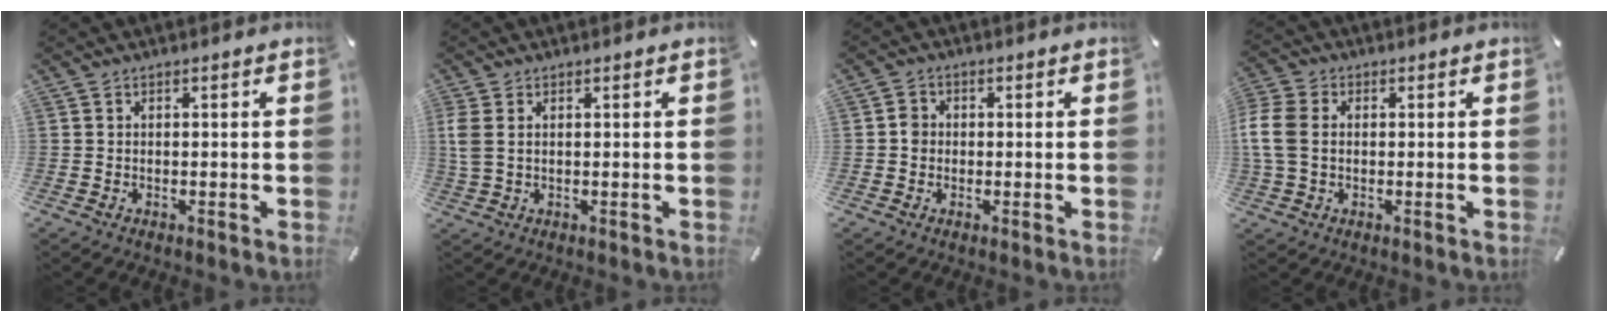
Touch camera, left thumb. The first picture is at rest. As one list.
[{"total": 3.0, "force": [0.9, 1.4, 2.6], "torque": [-0.068, -0.004, 0.012]}, {"total": 2.3, "force": [-0.3, 2.1, 0.9], "torque": [-0.017, 0.007, -0.008]}, {"total": 7.7, "force": [0.3, 5.7, 5.2], "torque": [-0.135, 0.003, 0.003]}]